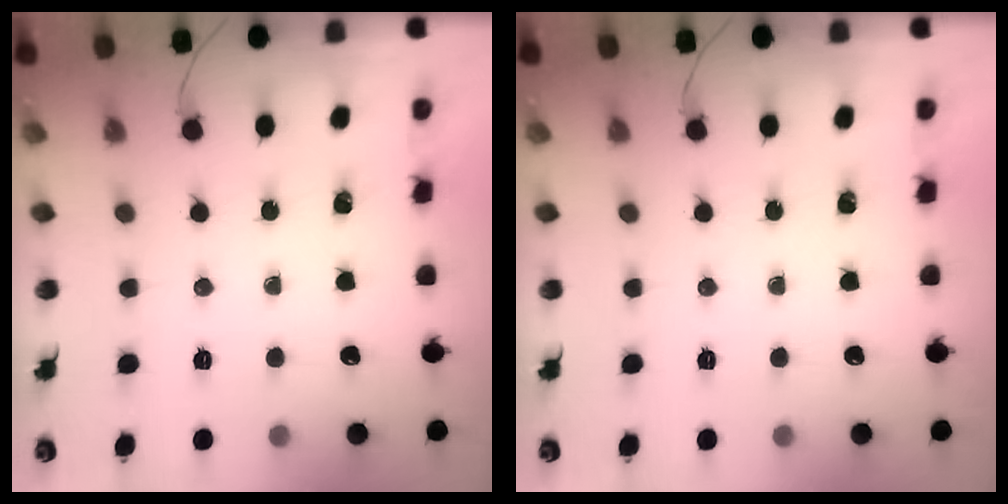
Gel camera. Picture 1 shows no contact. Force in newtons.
{"total": 0.0}